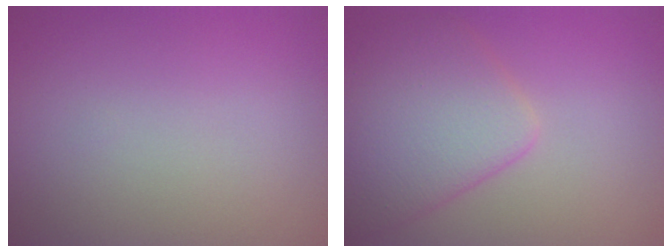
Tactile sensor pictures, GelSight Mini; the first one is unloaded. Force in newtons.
{"total": 5.7, "press": 5.7, "slide": 0.2}